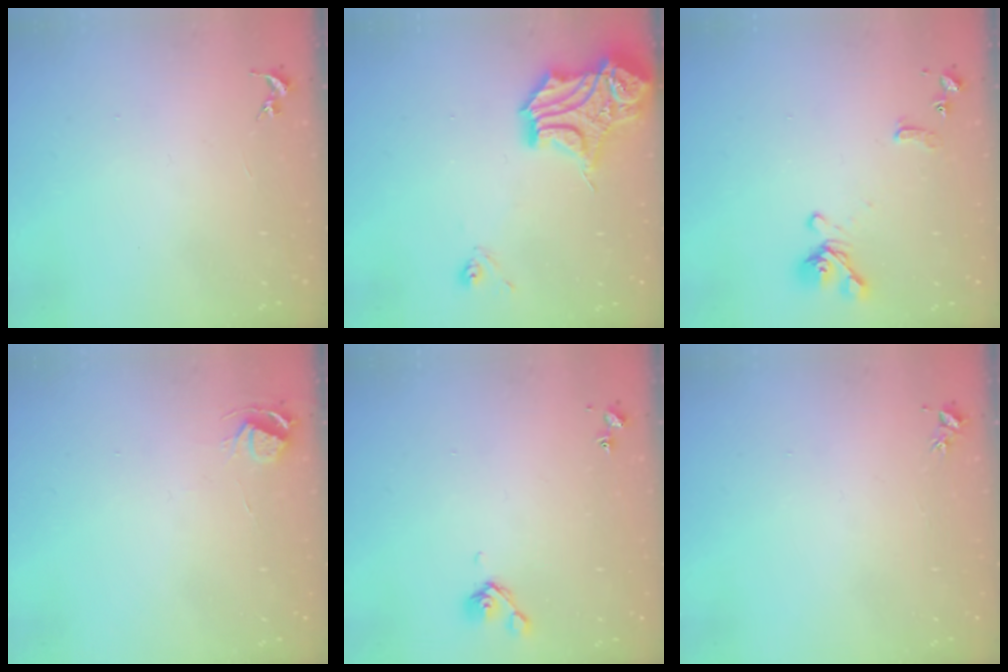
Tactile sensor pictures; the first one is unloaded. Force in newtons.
{"total": 17.7, "press": 17.5, "slide": 2.7}
{"total": 11.1, "press": 11.0, "slide": 1.3}
{"total": 6.1, "press": 6.0, "slide": 0.7}
{"total": 5.2, "press": 5.1, "slide": 1.0}
{"total": 3.4, "press": 3.4, "slide": 0.5}